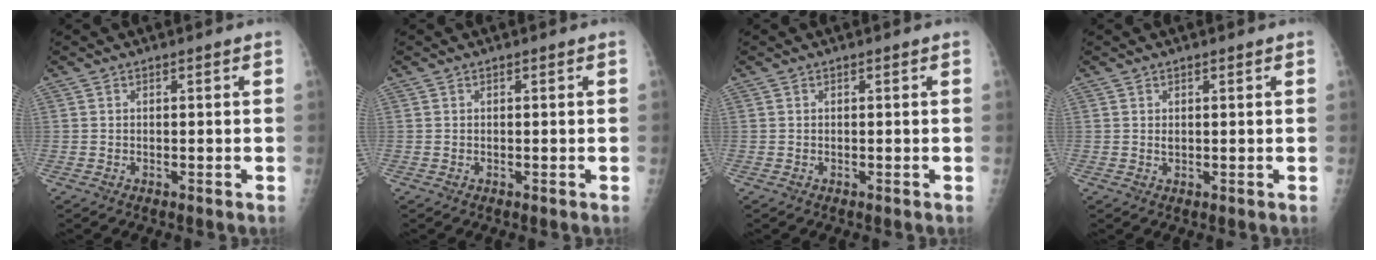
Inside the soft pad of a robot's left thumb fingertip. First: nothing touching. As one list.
[{"total": 0.0}, {"total": 0.0}, {"total": 1.4, "force": [0.5, 0.7, 1.1], "torque": [-0.019, 0.000, 0.012]}]